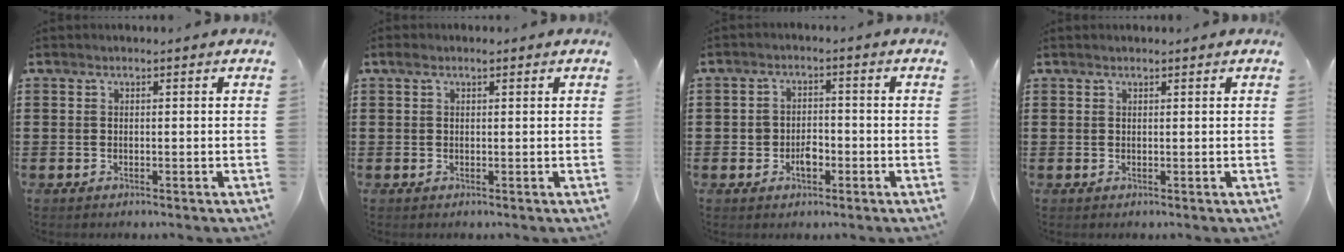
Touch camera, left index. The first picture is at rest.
{"total": 1.2, "force": [0.5, 0.7, 0.8], "torque": [-0.010, 0.003, 0.006]}
{"total": 2.8, "force": [-1.0, 2.0, 1.7], "torque": [-0.037, 0.004, -0.022]}
{"total": 0.5, "force": [0.4, 0.1, 0.3], "torque": [-0.005, 0.000, 0.009]}